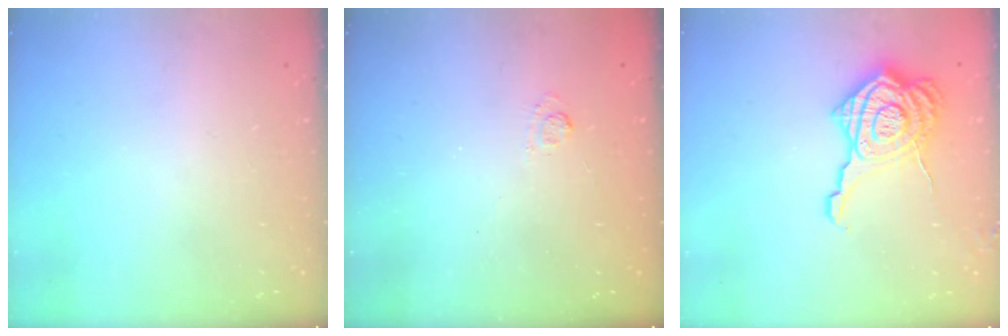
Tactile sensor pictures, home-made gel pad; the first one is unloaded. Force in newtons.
{"total": 1.7, "press": 1.1, "slide": 1.3}
{"total": 15.8, "press": 15.8, "slide": 1.2}